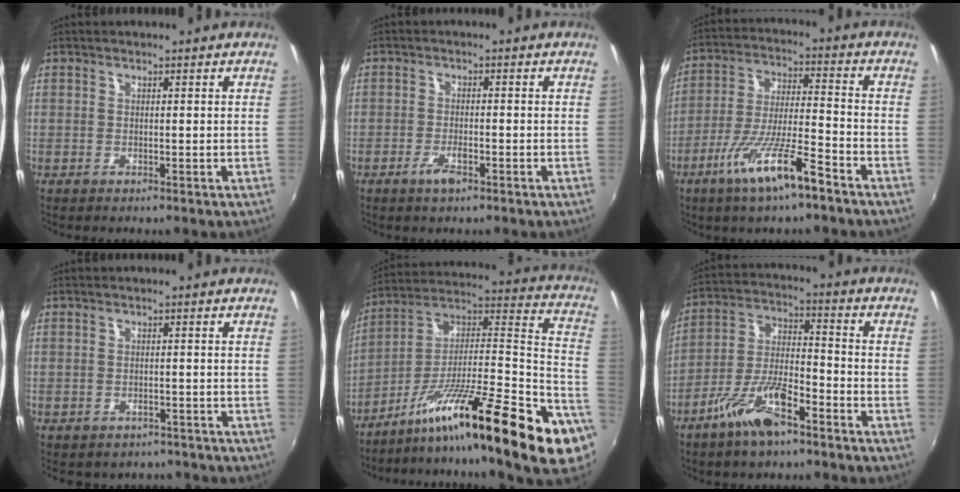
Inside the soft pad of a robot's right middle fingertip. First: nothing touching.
{"total": 3.2, "force": [-1.9, 1.0, 2.3], "torque": [-0.053, -0.004, -0.038]}
{"total": 12.7, "force": [-7.9, 1.6, 9.8], "torque": [-0.197, -0.014, -0.142]}
{"total": 4.5, "force": [-3.7, 2.2, 1.2], "torque": [-0.025, -0.011, -0.044]}
{"total": 29.2, "force": [-14.6, 3.4, 25.0], "torque": [-0.324, -0.011, -0.243]}
{"total": 11.5, "force": [-7.4, 3.5, 8.0], "torque": [-0.164, -0.001, -0.137]}